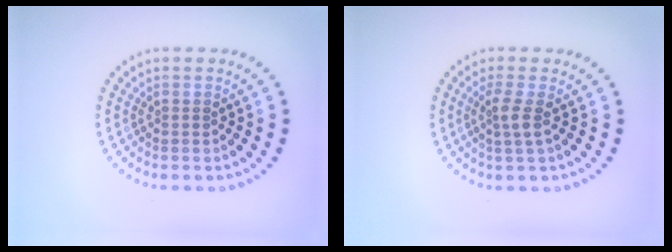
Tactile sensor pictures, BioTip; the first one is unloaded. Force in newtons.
{"total": 1.9, "press": 1.5, "slide": 1.3}